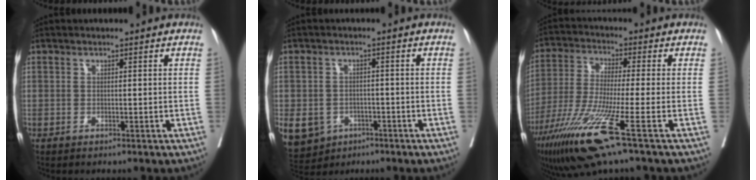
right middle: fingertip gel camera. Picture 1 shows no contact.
{"total": 13.9, "force": [-6.0, 11.4, 5.2], "torque": [-0.149, 0.000, -0.078]}
{"total": 13.6, "force": [-7.1, -0.6, 11.6], "torque": [-0.239, -0.041, -0.134]}